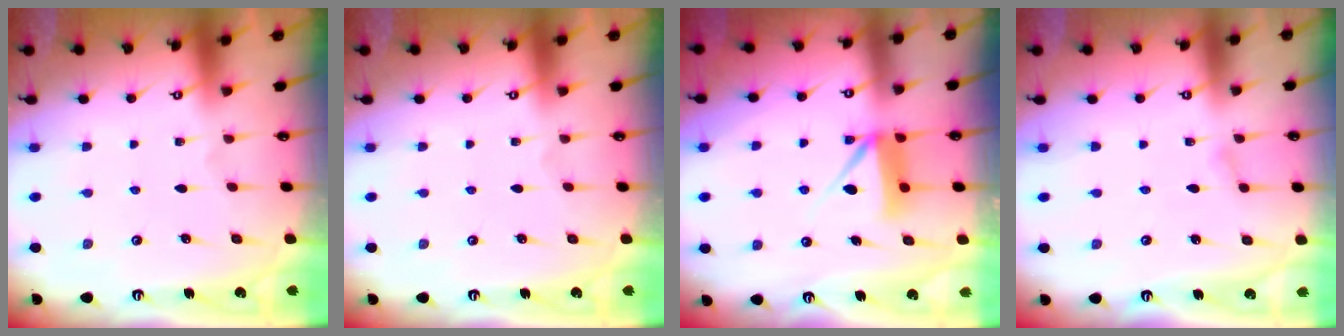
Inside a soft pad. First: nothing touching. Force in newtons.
{"total": 0.0}
{"total": 9.3, "press": 9.3, "slide": 0.6}
{"total": 2.8, "press": 2.8, "slide": 0.2}